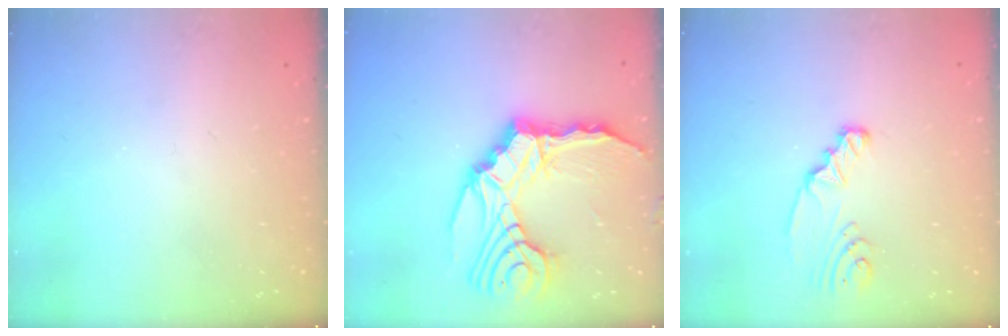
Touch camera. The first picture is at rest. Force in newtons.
{"total": 19.5, "press": 18.9, "slide": 4.5}
{"total": 3.0, "press": 3.0, "slide": 0.4}